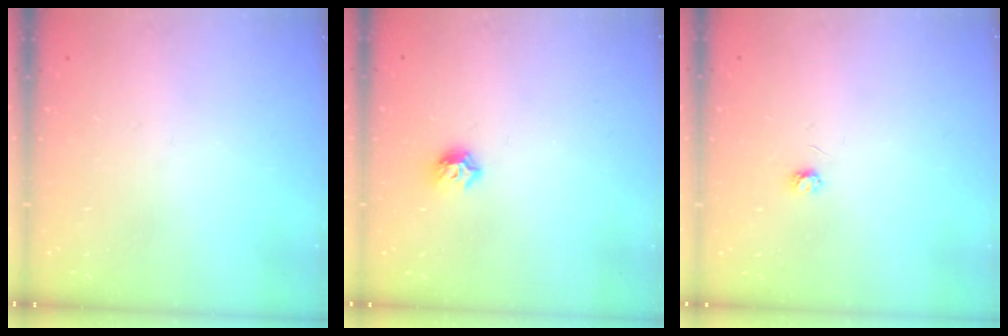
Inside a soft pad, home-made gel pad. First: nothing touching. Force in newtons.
{"total": 6.3, "press": 6.2, "slide": 0.9}
{"total": 2.9, "press": 2.9, "slide": 0.3}